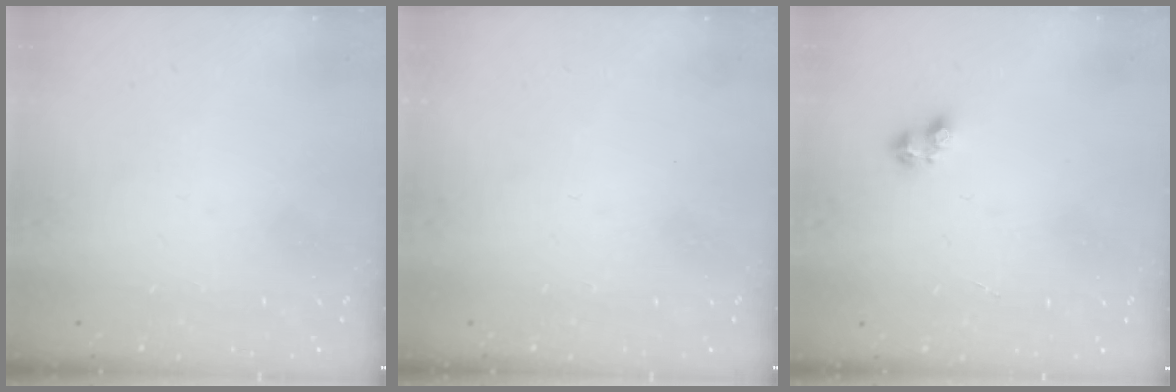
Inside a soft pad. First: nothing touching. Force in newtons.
{"total": 0.0}
{"total": 2.4, "press": 2.3, "slide": 0.8}